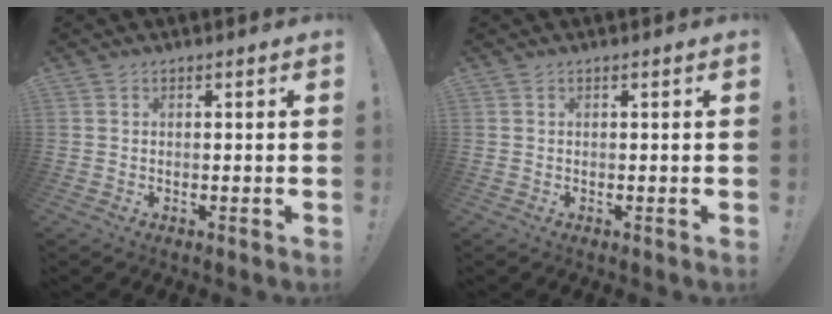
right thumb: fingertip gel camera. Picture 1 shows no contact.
{"total": 0.0}